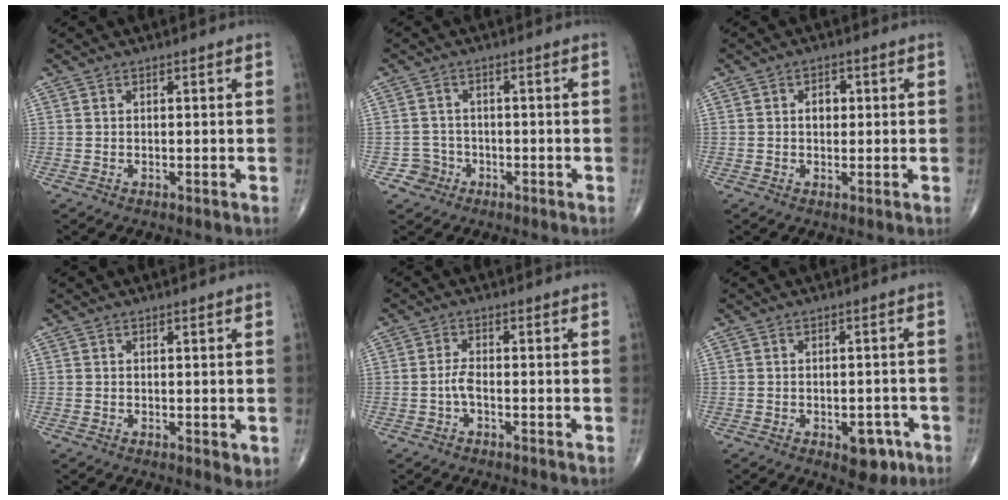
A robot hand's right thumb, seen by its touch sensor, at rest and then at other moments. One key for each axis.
{"total": 3.2, "fx": -1.5, "fy": 2.8, "fz": -0.3, "tx": 0.026, "ty": 0.013, "tz": -0.029}
{"total": 2.8, "fx": 0.3, "fy": 2.1, "fz": 1.9, "tx": -0.016, "ty": 0.005, "tz": 0.002}
{"total": 1.5, "fx": -0.1, "fy": 0.7, "fz": 1.3, "tx": -0.013, "ty": -0.004, "tz": -0.002}
{"total": 2.1, "fx": -0.8, "fy": 0.7, "fz": 1.7, "tx": -0.036, "ty": 0.006, "tz": -0.019}
{"total": 5.4, "fx": -2.5, "fy": 3.0, "fz": 3.7, "tx": -0.025, "ty": 0.013, "tz": -0.026}